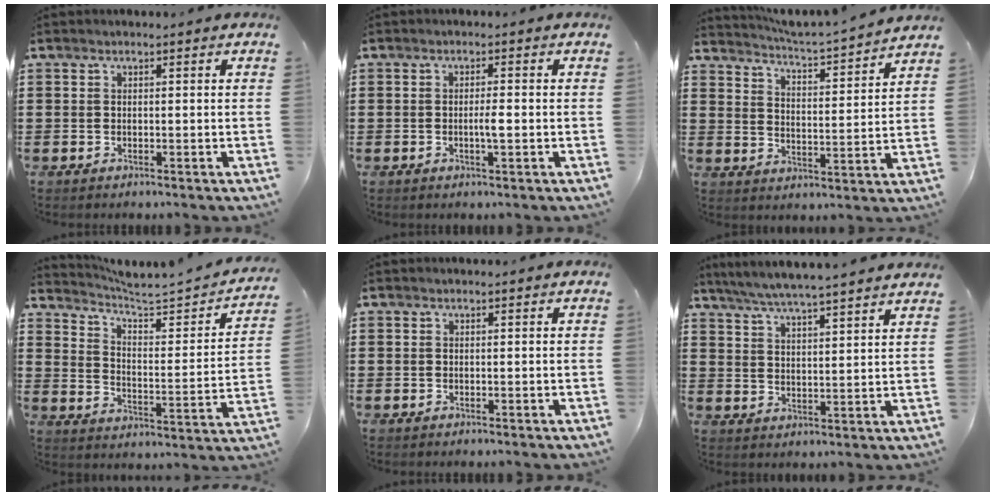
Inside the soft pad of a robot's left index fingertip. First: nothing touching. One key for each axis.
{"total": 2.3, "fx": -0.5, "fy": 0.3, "fz": 2.2, "tx": -0.041, "ty": 0.000, "tz": -0.010}
{"total": 3.4, "fx": 3.3, "fy": -0.7, "fz": 0.5, "tx": -0.030, "ty": -0.038, "tz": 0.048}
{"total": 3.4, "fx": 3.0, "fy": 0.1, "fz": 1.6, "tx": -0.052, "ty": -0.031, "tz": 0.039}
{"total": 0.0}
{"total": 5.3, "fx": 5.0, "fy": -0.6, "fz": 1.8, "tx": -0.053, "ty": -0.028, "tz": 0.086}